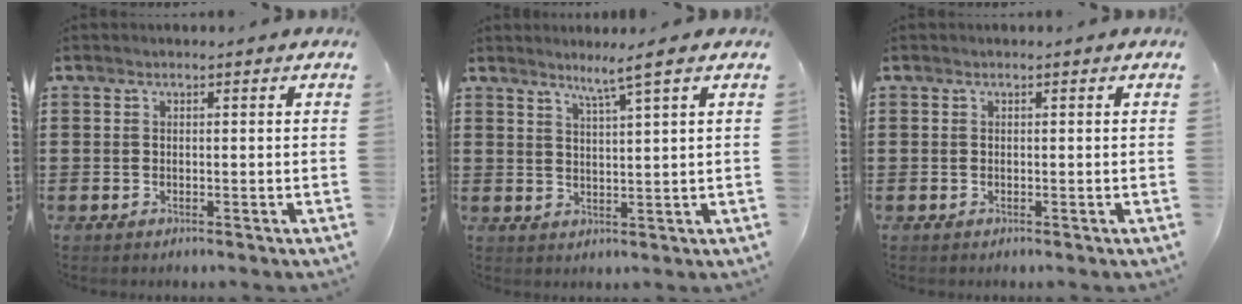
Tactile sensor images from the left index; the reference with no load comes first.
{"total": 3.5, "force": [2.5, -0.9, 2.2], "torque": [-0.048, -0.009, 0.039]}
{"total": 0.0}